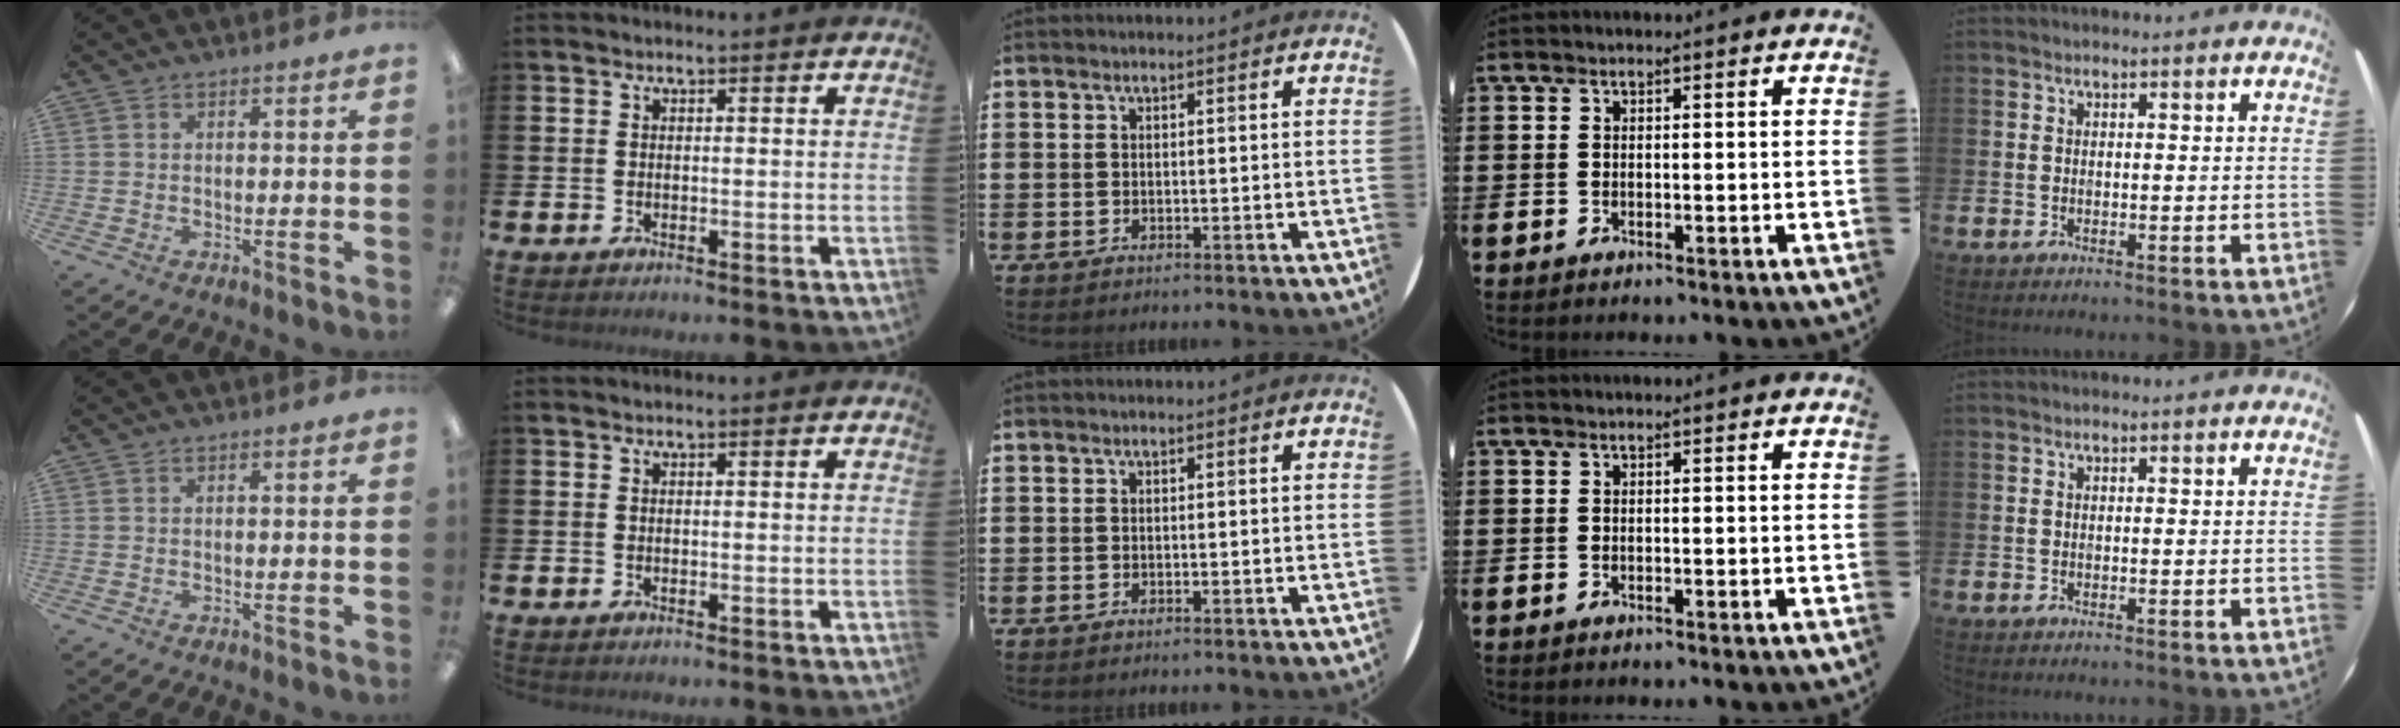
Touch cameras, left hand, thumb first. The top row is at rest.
{}